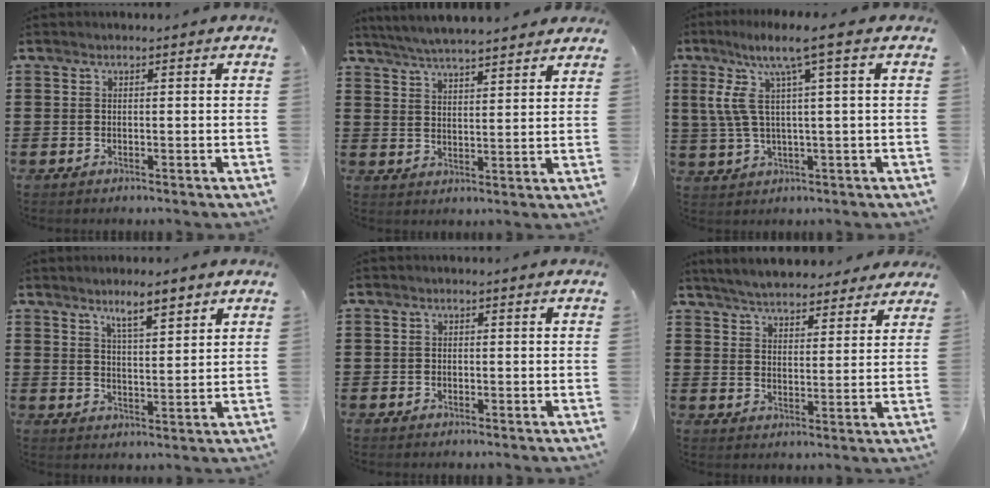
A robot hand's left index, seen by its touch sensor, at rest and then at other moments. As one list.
[{"total": 5.3, "force": [5.1, 0.0, 1.3], "torque": [-0.045, -0.021, 0.092]}, {"total": 9.2, "force": [3.3, 0.8, 8.5], "torque": [-0.193, -0.006, 0.045]}, {"total": 5.7, "force": [4.3, 0.8, 3.7], "torque": [-0.059, -0.013, 0.069]}, {"total": 0.7, "force": [-0.4, 0.6, 0.1], "torque": [-0.005, 0.002, -0.008]}, {"total": 5.4, "force": [5.3, 0.7, 1.0], "torque": [-0.042, -0.019, 0.095]}]